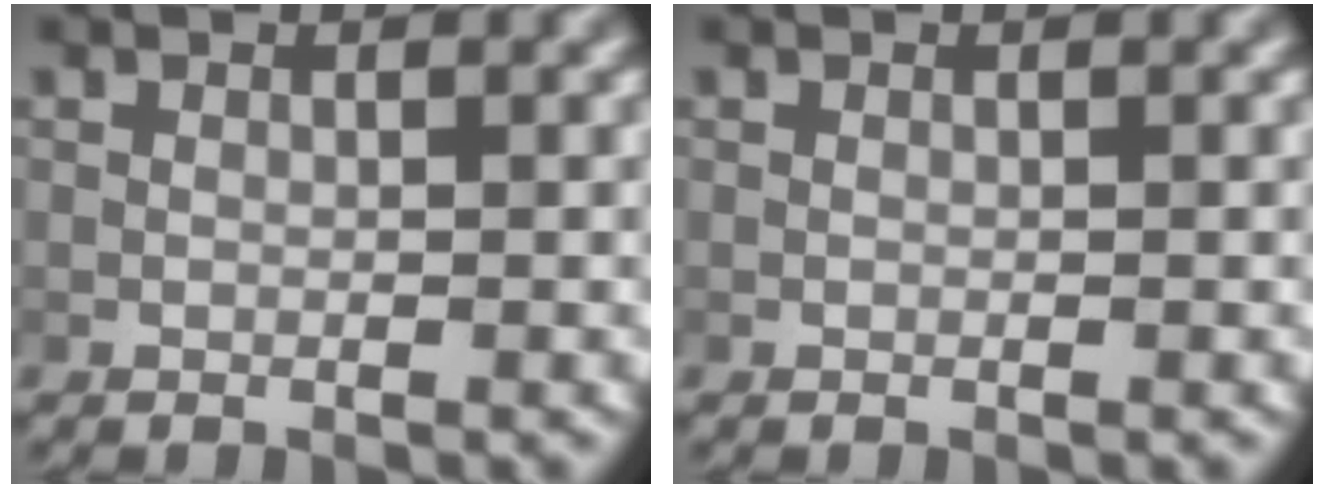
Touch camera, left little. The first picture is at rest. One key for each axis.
{"total": 0.0}